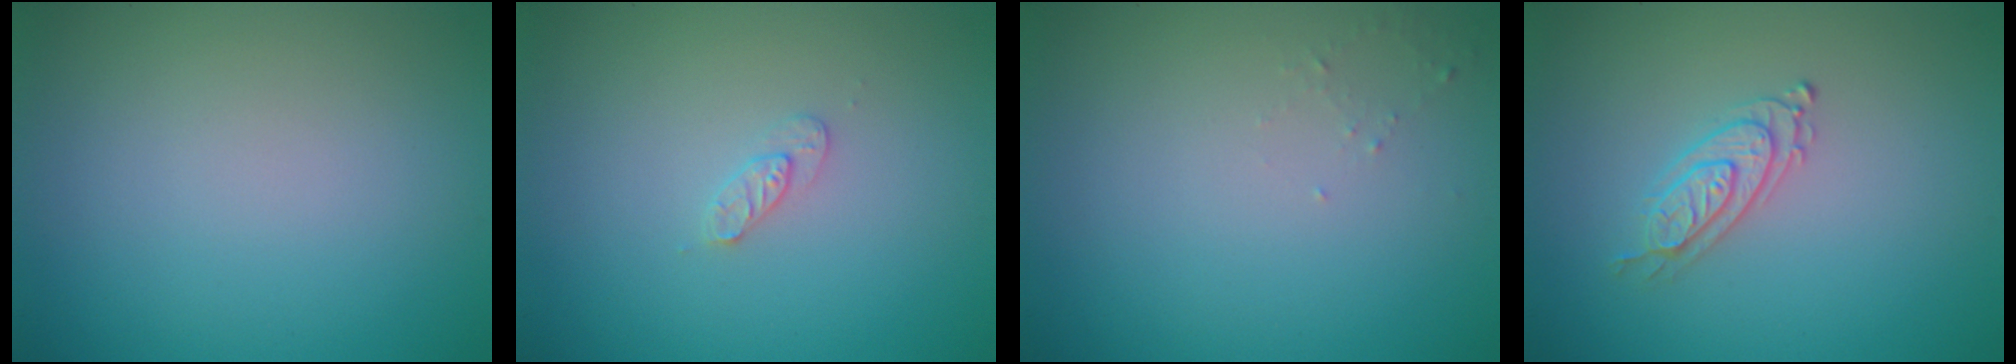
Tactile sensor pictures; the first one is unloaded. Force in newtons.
{"total": 1.1, "press": 1.1, "slide": 0.2}
{"total": 0.7, "press": 0.6, "slide": 0.2}
{"total": 2.2, "press": 2.0, "slide": 0.8}